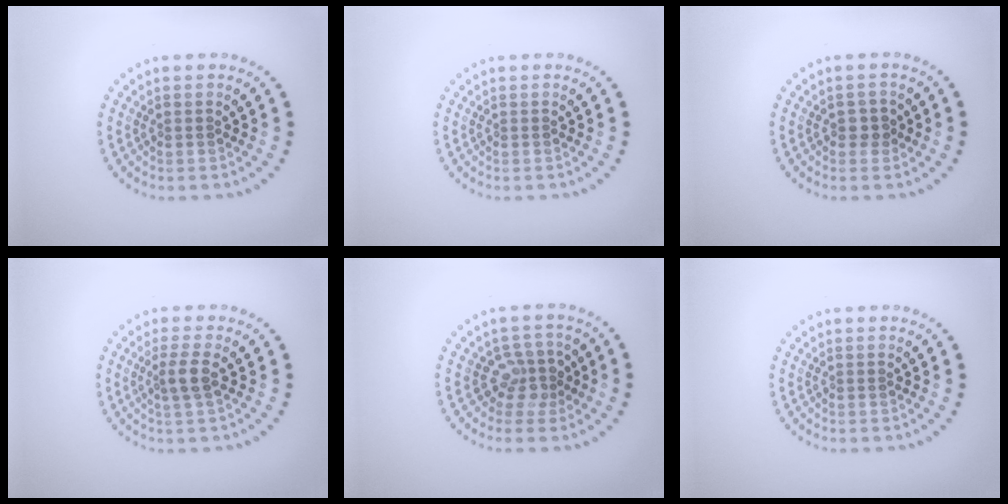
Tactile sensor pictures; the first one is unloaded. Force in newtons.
{"total": 0.0}
{"total": 1.3, "press": 1.3, "slide": 0.4}
{"total": 2.1, "press": 1.6, "slide": 1.2}
{"total": 2.4, "press": 2.0, "slide": 1.4}
{"total": 0.0}